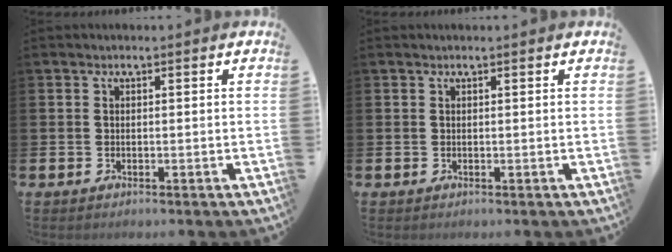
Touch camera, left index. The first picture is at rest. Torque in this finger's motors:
{"motor_torque": [0.45, -0.94, 0.02, -0.02]}